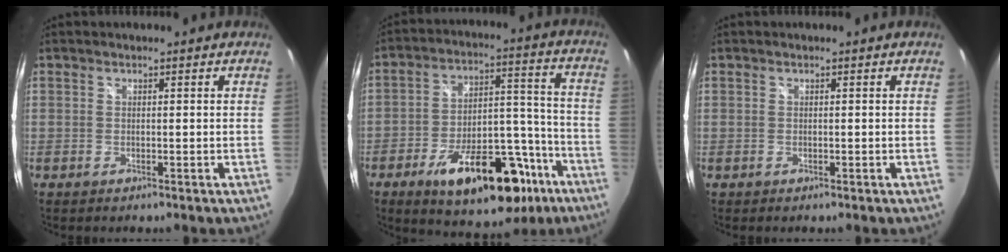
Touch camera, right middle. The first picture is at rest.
{"total": 22.4, "force": [-13.1, 9.9, 15.2], "torque": [-0.239, 0.017, -0.180]}
{"total": 0.0}